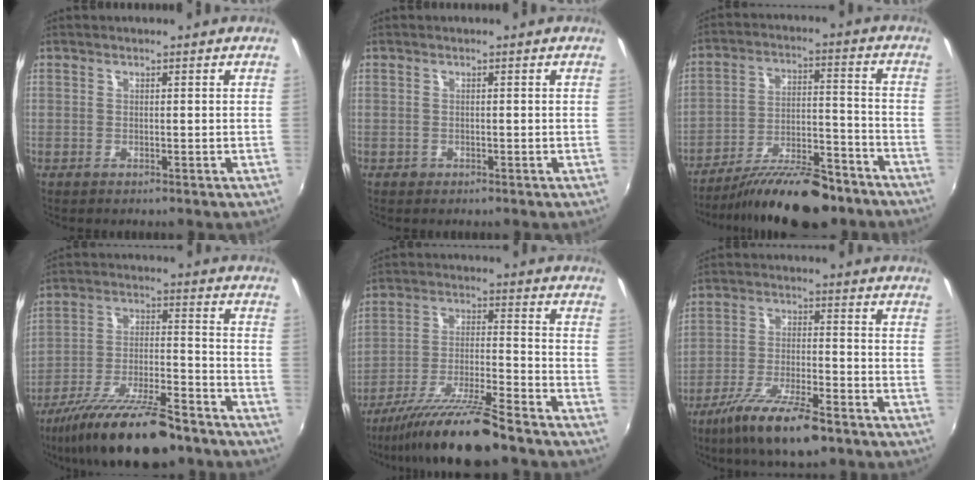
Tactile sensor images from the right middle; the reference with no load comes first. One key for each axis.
{"total": 0.6, "fx": -0.4, "fy": 0.5, "fz": 0.1, "tx": -0.002, "ty": -0.002, "tz": -0.005}
{"total": 16.7, "fx": -13.6, "fy": 4.4, "fz": 8.5, "tx": -0.153, "ty": -0.010, "tz": -0.208}
{"total": 19.0, "fx": -14.5, "fy": 4.8, "fz": 11.3, "tx": -0.214, "ty": -0.031, "tz": -0.239}
{"total": 14.4, "fx": -12.0, "fy": 0.2, "fz": 7.9, "tx": -0.163, "ty": -0.019, "tz": -0.213}
{"total": 12.8, "fx": -8.9, "fy": 3.1, "fz": 8.6, "tx": -0.183, "ty": -0.027, "tz": -0.161}